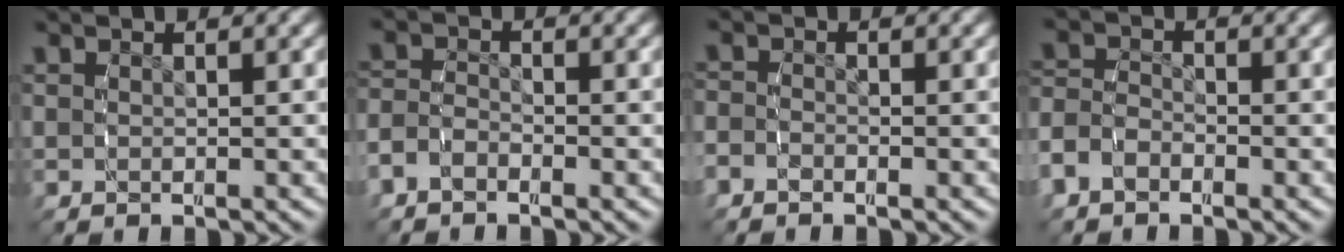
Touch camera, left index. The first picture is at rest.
{"total": 2.4, "force": [-1.8, 1.4, 0.8], "torque": [-0.028, -0.014, -0.029]}
{"total": 1.7, "force": [-1.2, 1.1, 0.5], "torque": [-0.018, -0.006, -0.024]}
{"total": 3.0, "force": [-1.8, 2.1, 1.1], "torque": [-0.032, -0.017, -0.030]}